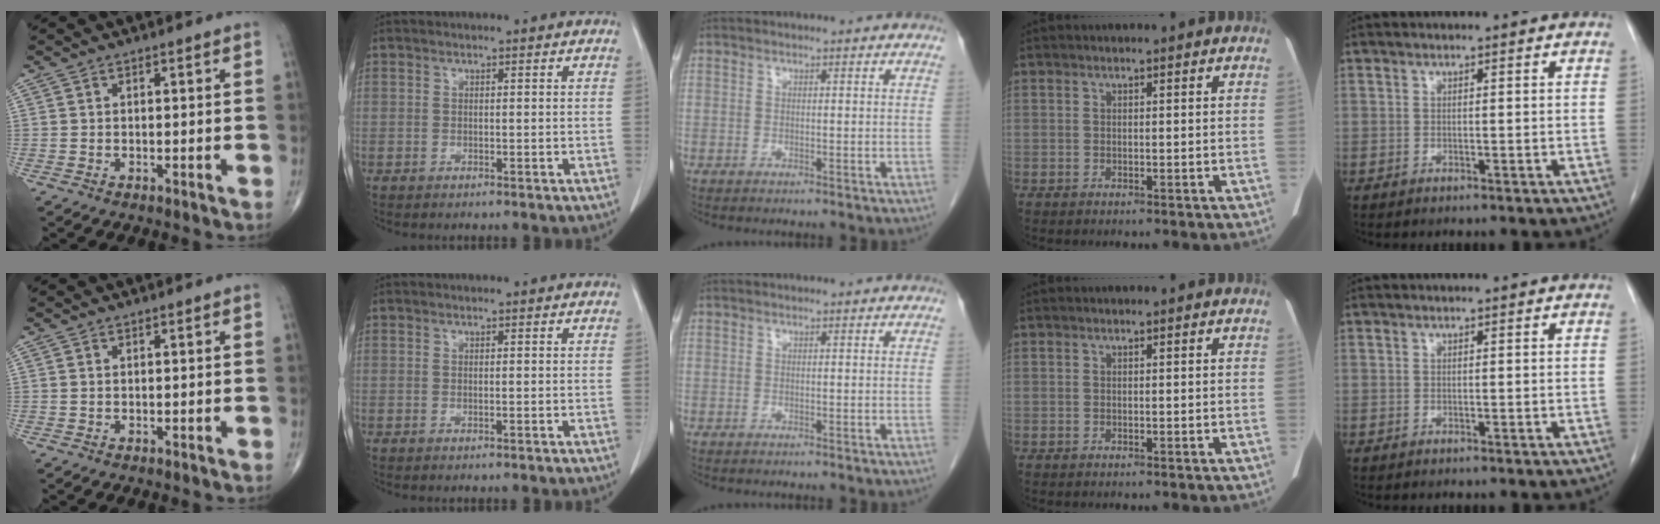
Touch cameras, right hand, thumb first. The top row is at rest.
{}